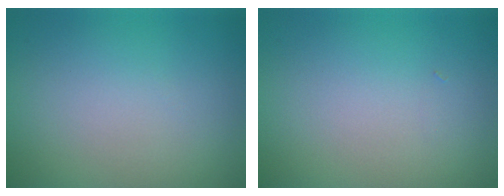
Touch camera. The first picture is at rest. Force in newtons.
{"total": 0.0}